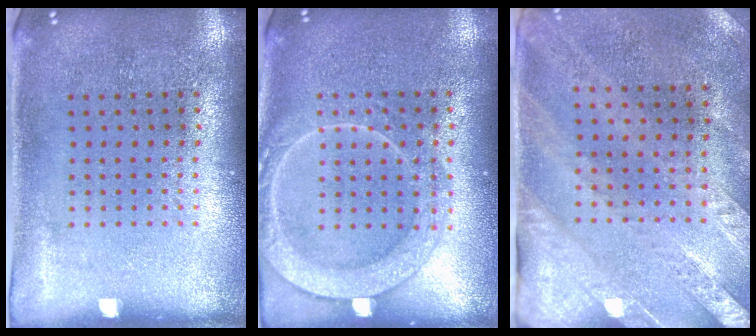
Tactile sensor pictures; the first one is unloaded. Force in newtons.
{"total": 3.1, "press": 3.1, "slide": 0.4}
{"total": 2.5, "press": 2.1, "slide": 1.3}